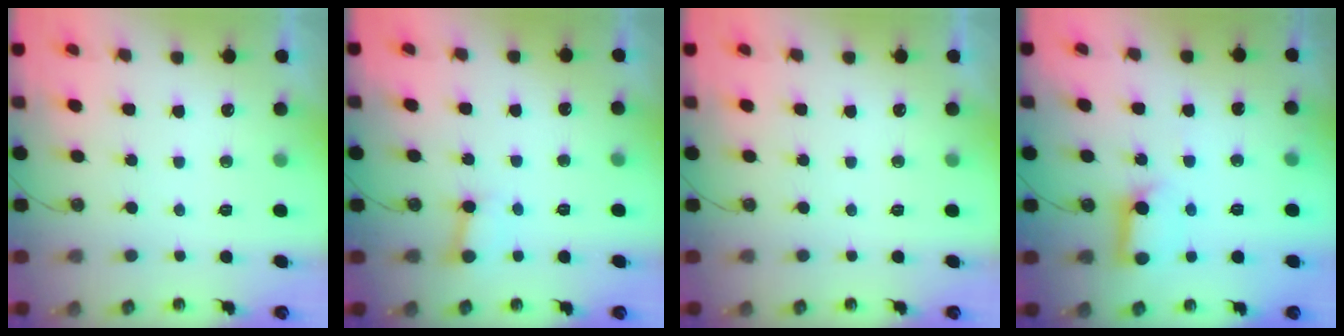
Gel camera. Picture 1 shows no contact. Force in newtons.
{"total": 3.3, "press": 3.3, "slide": 0.2}
{"total": 0.0}
{"total": 10.4, "press": 10.3, "slide": 1.2}